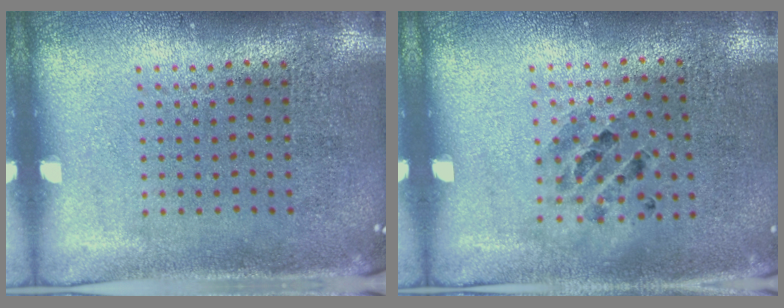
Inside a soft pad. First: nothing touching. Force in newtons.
{"total": 0.8, "press": 0.8, "slide": 0.0}